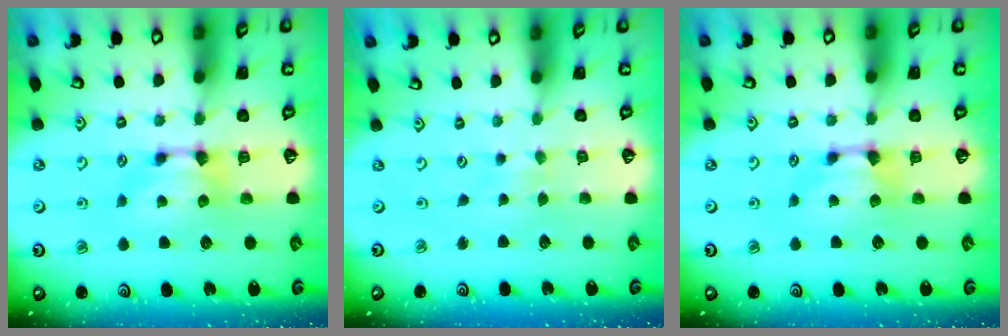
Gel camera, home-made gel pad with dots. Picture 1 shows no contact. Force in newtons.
{"total": 3.5, "press": 3.5, "slide": 0.3}
{"total": 0.9, "press": 0.3, "slide": 0.8}